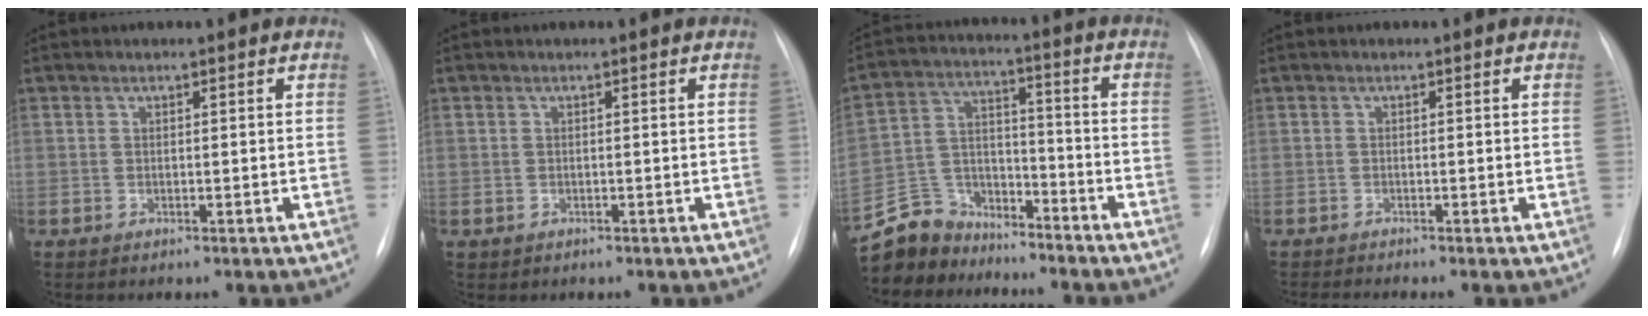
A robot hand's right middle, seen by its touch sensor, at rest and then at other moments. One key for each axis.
{"total": 0.6, "fx": -0.3, "fy": 0.5, "fz": 0.0, "tx": -0.009, "ty": 0.000, "tz": -0.002}
{"total": 10.2, "fx": -9.2, "fy": 4.6, "fz": 0.2, "tx": -0.014, "ty": 0.030, "tz": -0.173}
{"total": 1.8, "fx": -1.6, "fy": -0.8, "fz": 0.5, "tx": -0.014, "ty": -0.007, "tz": -0.028}